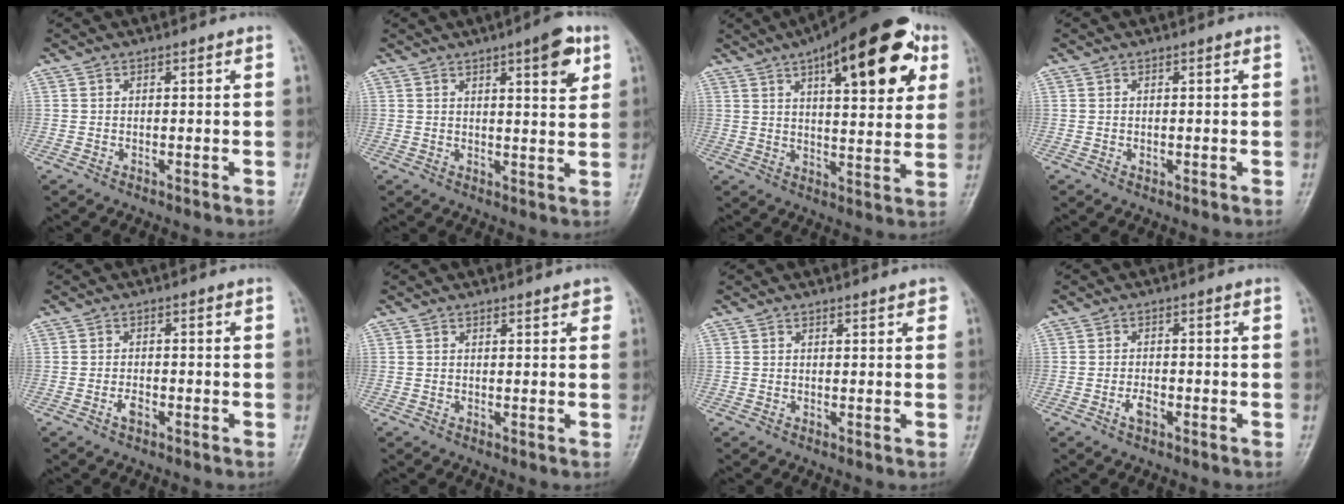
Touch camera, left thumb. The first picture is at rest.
{"total": 7.4, "force": [3.8, 2.0, 6.0], "torque": [-0.070, -0.016, 0.048]}
{"total": 23.2, "force": [10.4, 8.4, 19.0], "torque": [-0.244, -0.007, 0.144]}
{"total": 0.6, "force": [0.0, 0.5, 0.4], "torque": [-0.004, 0.000, 0.001]}
{"total": 1.9, "force": [-0.9, 1.0, 1.3], "torque": [-0.024, 0.004, -0.019]}
{"total": 1.9, "force": [1.5, 0.7, 1.1], "torque": [-0.004, -0.004, 0.015]}
{"total": 1.7, "force": [1.2, 0.5, 1.0], "torque": [-0.008, -0.004, 0.014]}
{"total": 2.3, "force": [-1.1, 1.2, 1.6], "torque": [-0.029, 0.006, -0.023]}